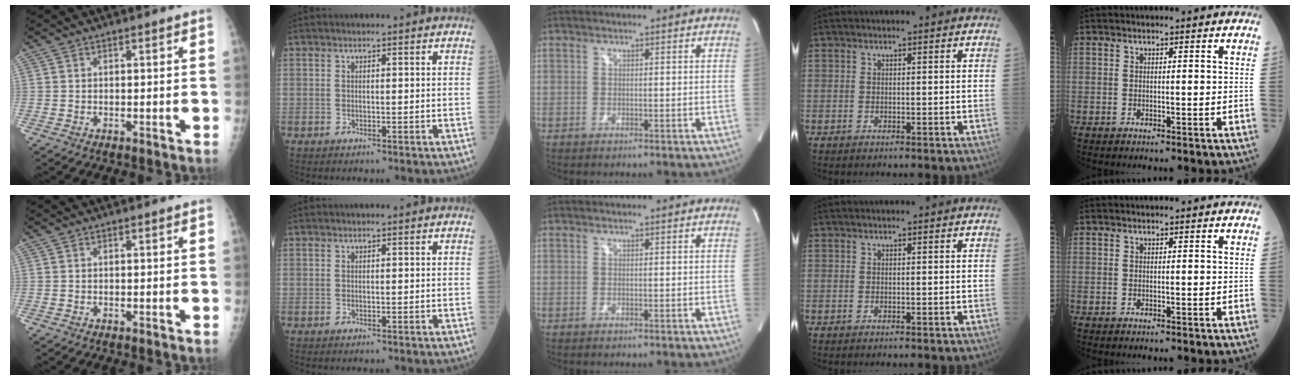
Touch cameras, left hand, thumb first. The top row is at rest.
{}